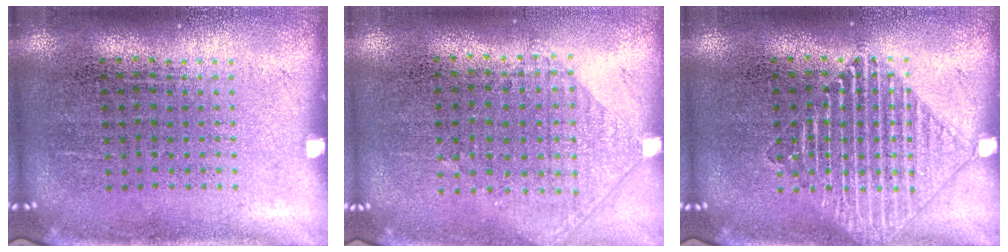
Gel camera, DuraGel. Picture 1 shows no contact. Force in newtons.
{"total": 0.9, "press": 0.9, "slide": 0.3}
{"total": 2.6, "press": 2.6, "slide": 0.5}